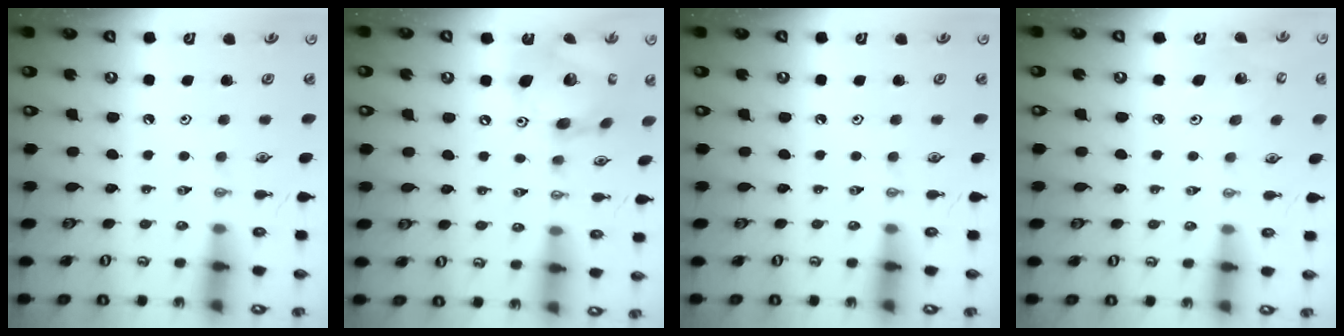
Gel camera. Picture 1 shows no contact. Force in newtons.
{"total": 17.4, "press": 17.3, "slide": 2.0}
{"total": 0.0}
{"total": 4.1, "press": 4.0, "slide": 1.1}